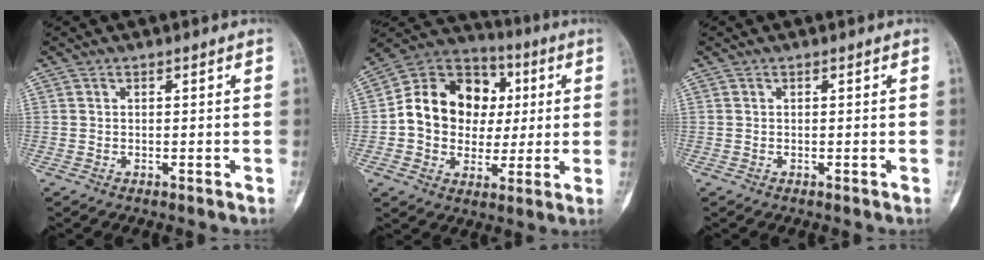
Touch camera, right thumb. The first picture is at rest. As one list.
[{"total": 17.4, "force": [1.7, 14.4, 9.6], "torque": [-0.119, 0.027, 0.029]}, {"total": 0.0}]